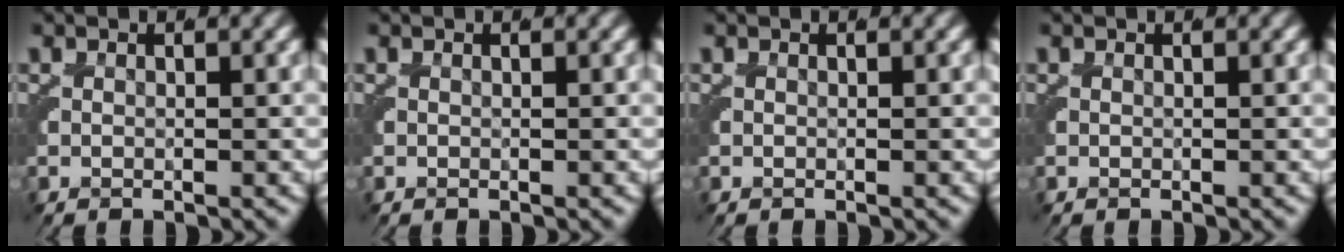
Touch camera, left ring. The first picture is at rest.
{"total": 0.0}
{"total": 0.0}
{"total": 0.0}